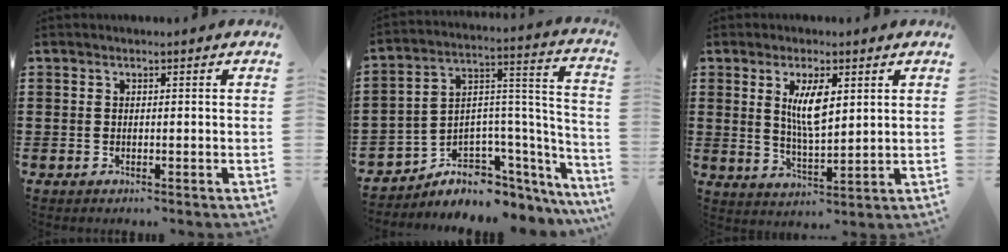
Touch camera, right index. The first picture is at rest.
{"total": 5.0, "force": [-3.4, 3.4, 1.2], "torque": [-0.030, -0.021, -0.059]}
{"total": 6.4, "force": [2.0, 2.0, 5.7], "torque": [-0.109, 0.001, 0.033]}